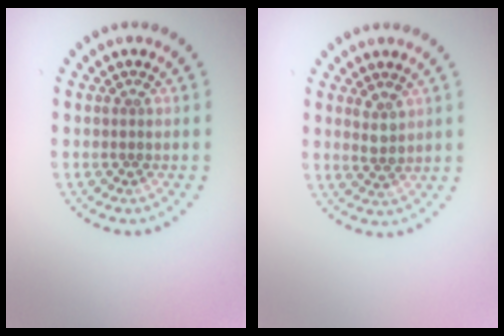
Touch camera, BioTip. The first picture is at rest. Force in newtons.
{"total": 1.6, "press": 1.5, "slide": 0.7}